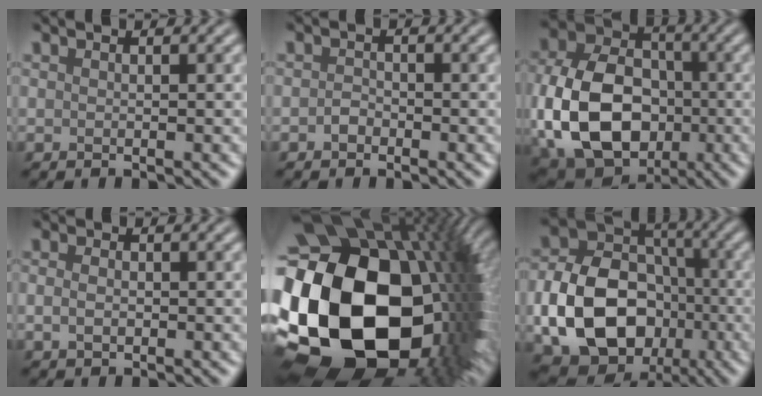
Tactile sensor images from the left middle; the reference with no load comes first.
{"total": 1.0, "force": [-0.6, 0.7, 0.4], "torque": [-0.010, 0.001, -0.013]}
{"total": 13.9, "force": [-2.6, 10.1, 9.2], "torque": [-0.206, -0.022, -0.049]}
{"total": 1.7, "force": [-0.2, 1.2, 1.2], "torque": [-0.027, 0.001, -0.005]}
{"total": 23.6, "force": [-2.2, 16.7, 16.5], "torque": [-0.333, -0.060, -0.009]}
{"total": 12.8, "force": [-3.4, 9.7, 7.7], "torque": [-0.157, -0.010, -0.065]}